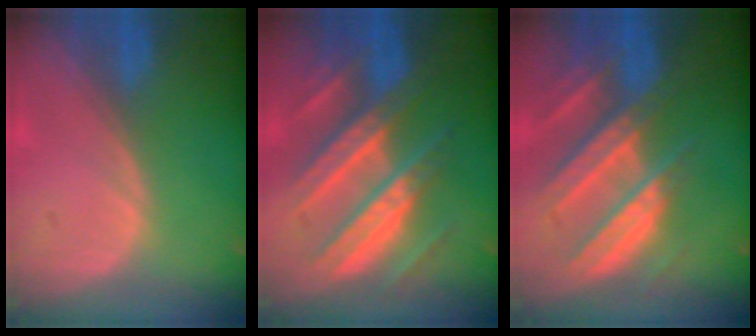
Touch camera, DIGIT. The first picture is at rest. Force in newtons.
{"total": 10.7, "press": 10.7, "slide": 1.0}
{"total": 10.3, "press": 9.0, "slide": 4.9}